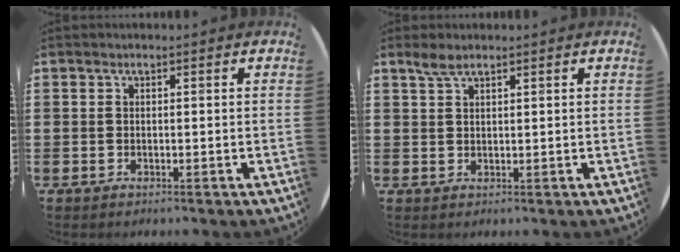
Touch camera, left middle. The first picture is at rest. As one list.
[{"total": 2.1, "force": [1.7, 0.5, 1.1], "torque": [-0.026, 0.003, 0.031]}]